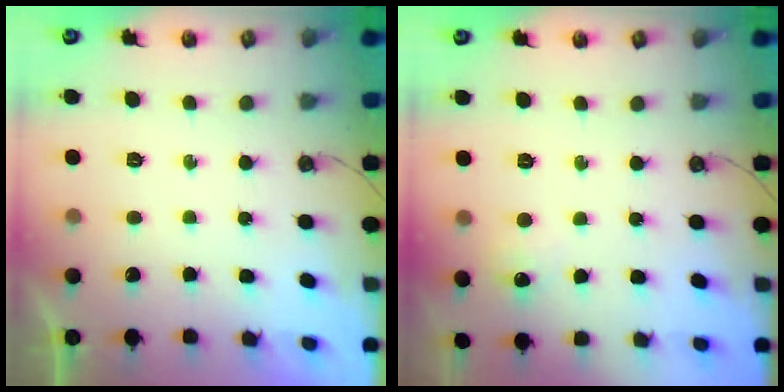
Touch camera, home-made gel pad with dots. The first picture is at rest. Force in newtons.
{"total": 5.1, "press": 5.1, "slide": 0.7}